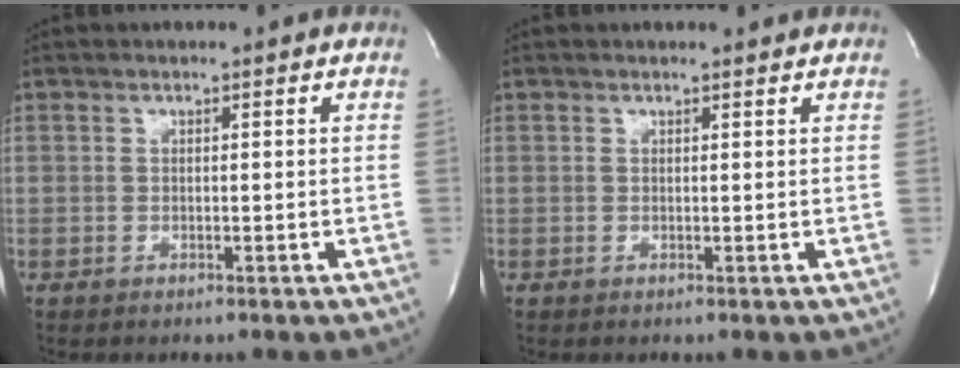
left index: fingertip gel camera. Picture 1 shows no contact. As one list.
[{"total": 1.3, "force": [1.3, 0.1, 0.1], "torque": [-0.011, -0.003, 0.013]}]